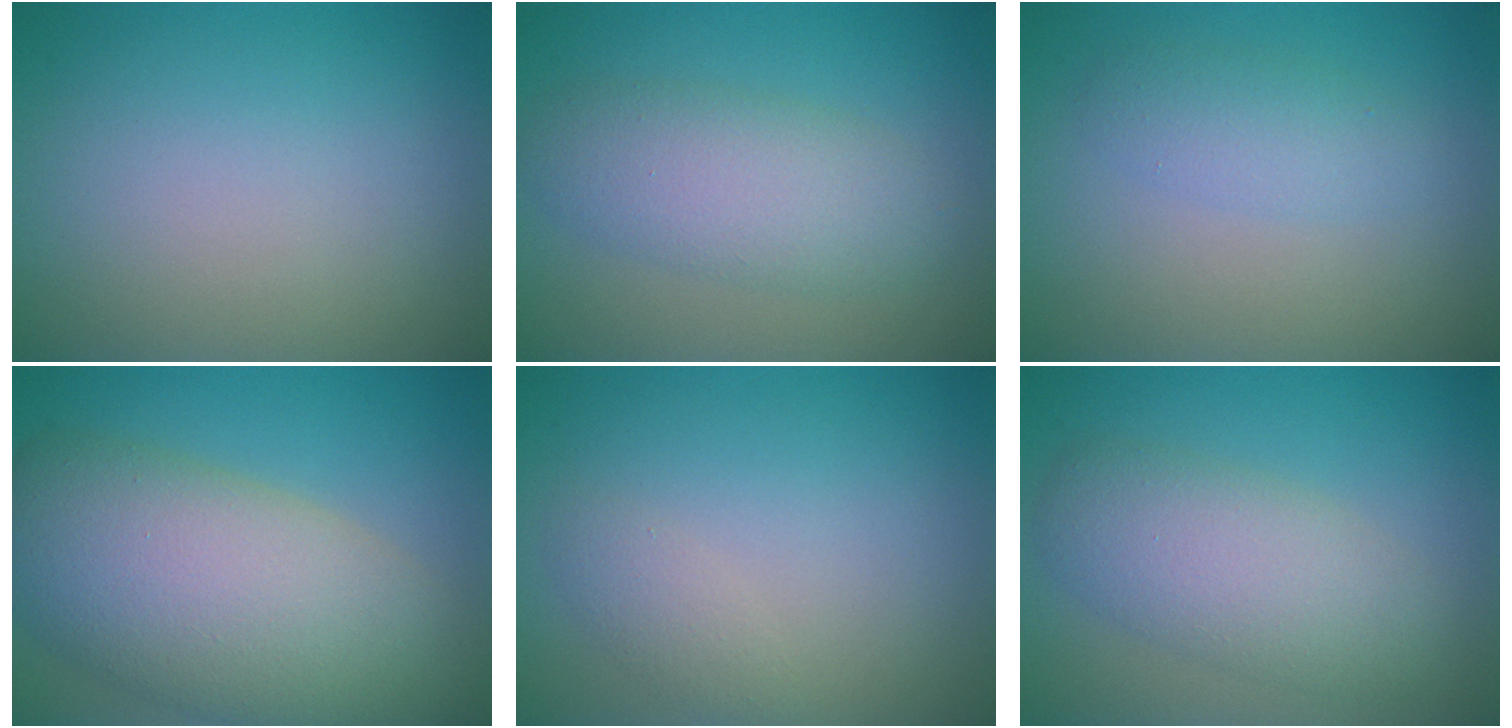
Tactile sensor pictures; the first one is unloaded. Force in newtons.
{"total": 4.8, "press": 4.8, "slide": 0.1}
{"total": 2.2, "press": 2.2, "slide": 0.1}
{"total": 12.2, "press": 12.2, "slide": 0.8}
{"total": 1.3, "press": 1.3, "slide": 0.1}
{"total": 5.2, "press": 5.2, "slide": 0.0}